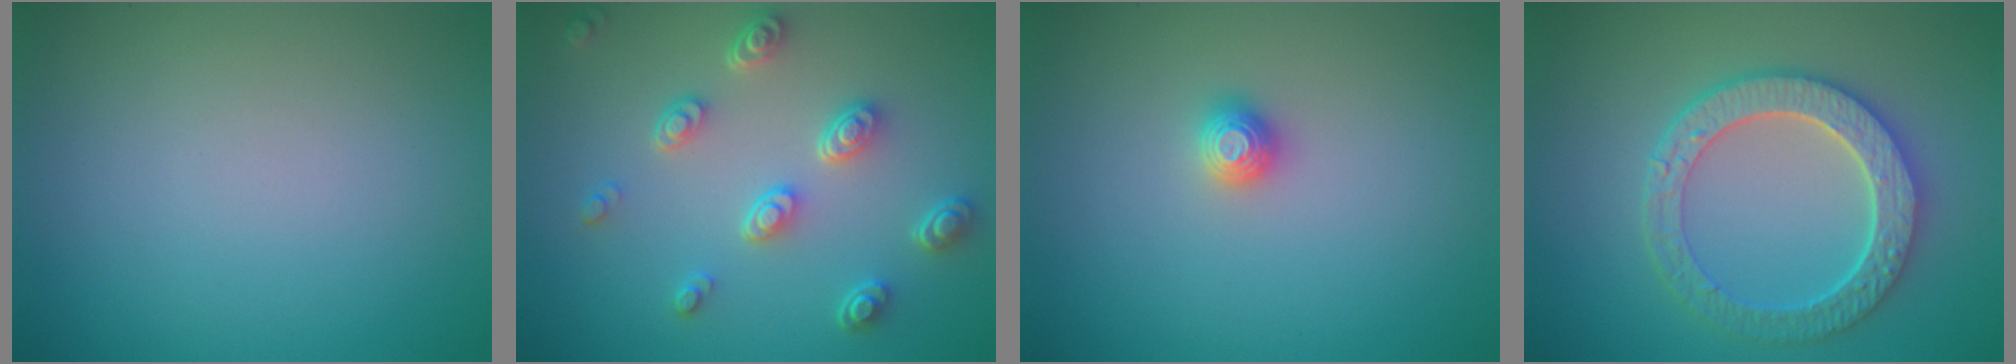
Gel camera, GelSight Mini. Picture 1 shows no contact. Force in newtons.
{"total": 4.4, "press": 3.4, "slide": 2.9}
{"total": 1.2, "press": 1.2, "slide": 0.2}
{"total": 5.6, "press": 4.7, "slide": 3.1}